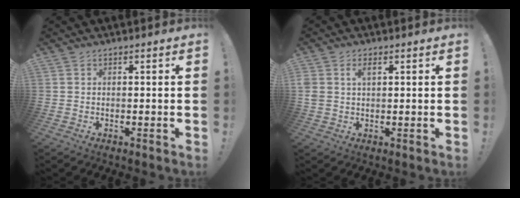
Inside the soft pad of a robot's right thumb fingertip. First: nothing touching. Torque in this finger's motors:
{"motor_torque": [0.14, 0.33, 0.01, -0.02, 0.01]}